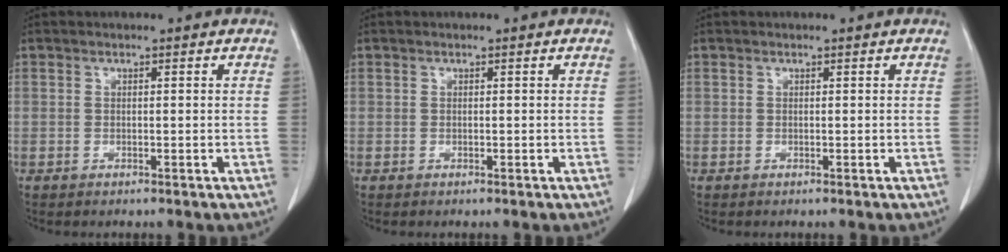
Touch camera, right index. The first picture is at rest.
{"total": 0.0}
{"total": 0.0}